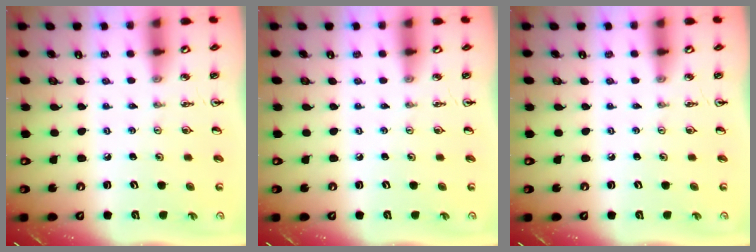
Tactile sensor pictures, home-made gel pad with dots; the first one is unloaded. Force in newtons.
{"total": 0.0}
{"total": 0.0}